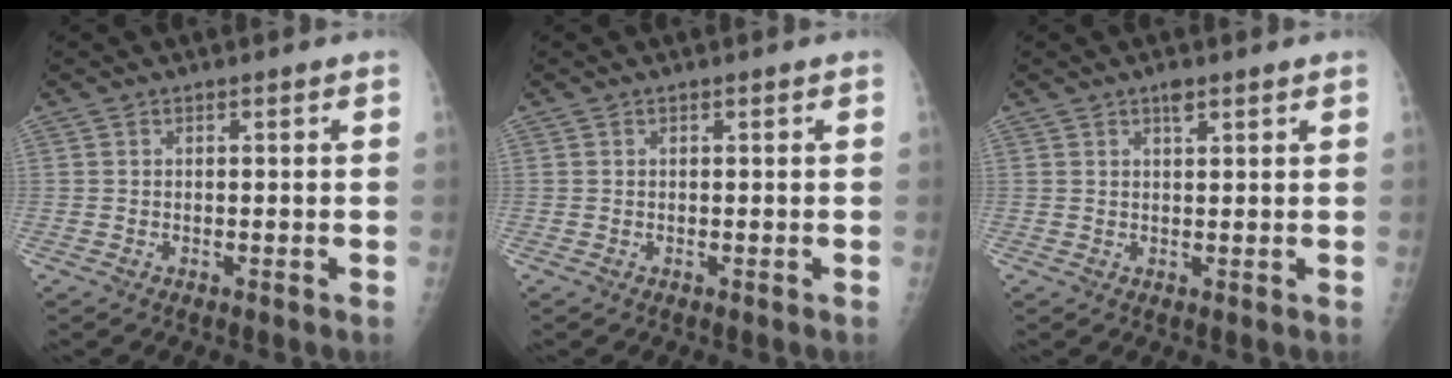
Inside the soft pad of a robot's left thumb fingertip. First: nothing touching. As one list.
[{"total": 0.0}, {"total": 2.1, "force": [1.4, 0.6, 1.4], "torque": [-0.018, -0.006, 0.023]}]